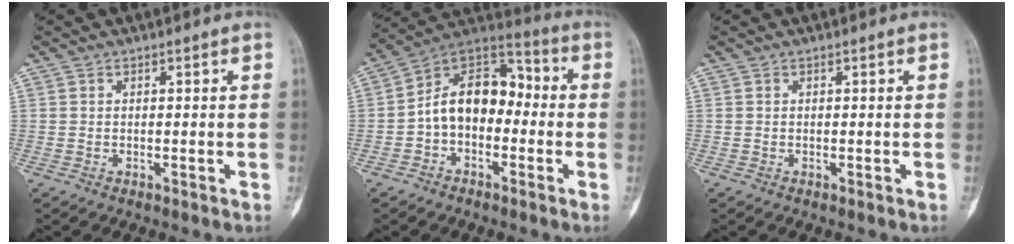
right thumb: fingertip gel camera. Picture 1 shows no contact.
{"total": 13.2, "force": [-1.6, 9.1, 9.5], "torque": [-0.125, 0.051, -0.044]}
{"total": 0.0}